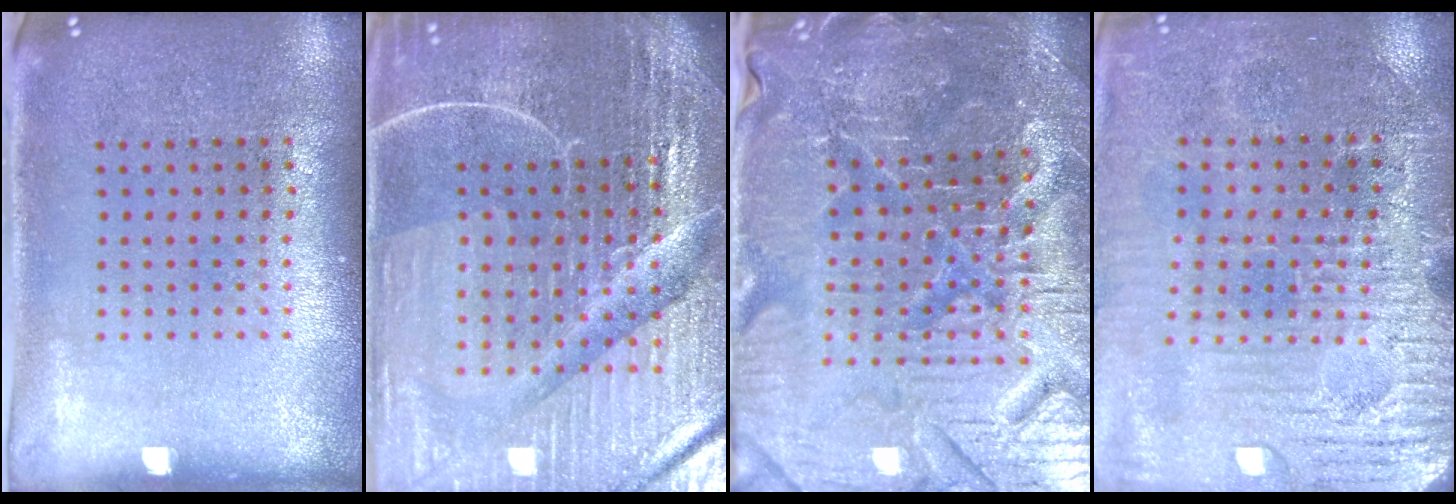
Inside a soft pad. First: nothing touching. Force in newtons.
{"total": 6.9, "press": 6.1, "slide": 3.3}
{"total": 5.3, "press": 5.1, "slide": 1.4}
{"total": 3.7, "press": 3.7, "slide": 0.1}